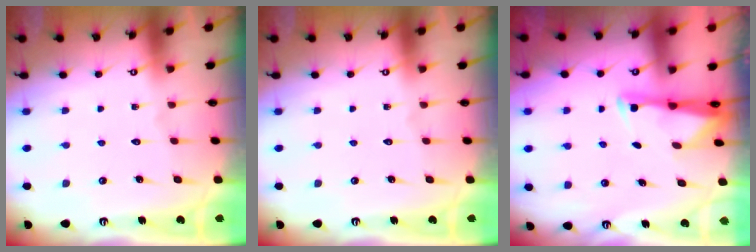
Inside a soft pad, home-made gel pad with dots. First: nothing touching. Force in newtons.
{"total": 0.0}
{"total": 2.6, "press": 2.5, "slide": 0.4}